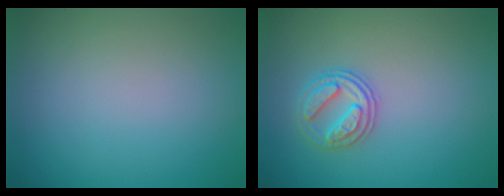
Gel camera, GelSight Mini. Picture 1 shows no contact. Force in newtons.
{"total": 2.6, "press": 2.5, "slide": 0.7}